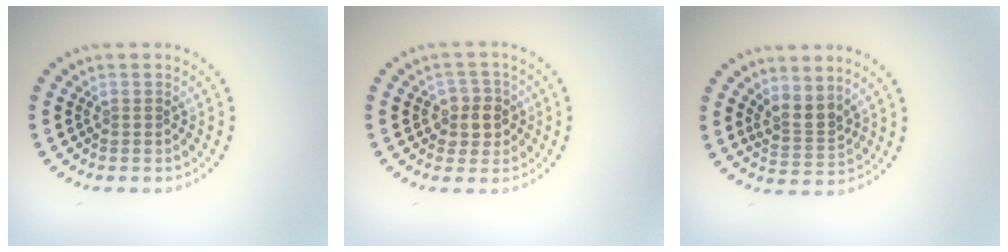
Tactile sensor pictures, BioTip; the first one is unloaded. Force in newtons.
{"total": 2.6, "press": 2.4, "slide": 1.1}
{"total": 2.6, "press": 2.0, "slide": 1.7}